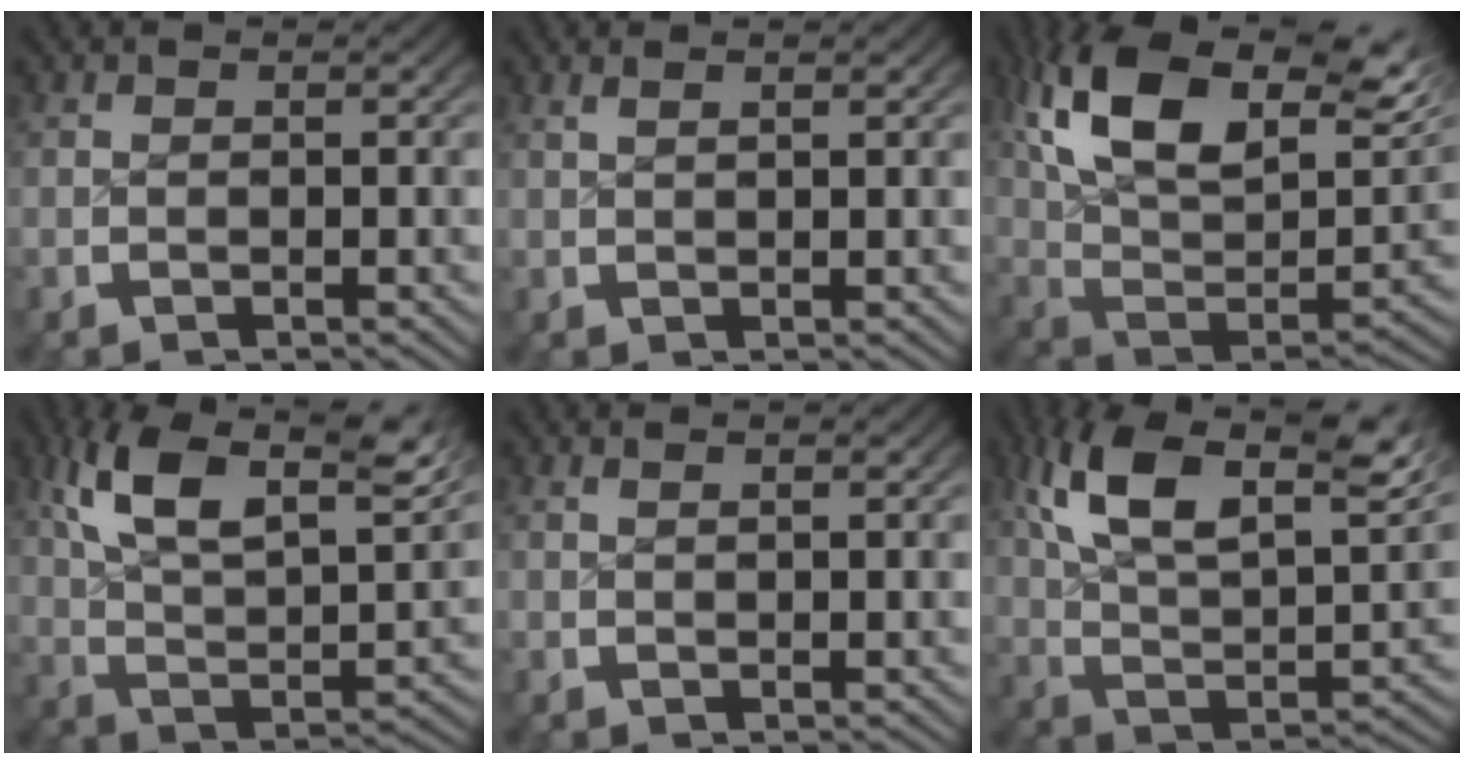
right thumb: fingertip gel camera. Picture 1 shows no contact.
{"total": 1.1, "force": [0.9, -0.2, 0.6], "torque": [-0.010, 0.002, 0.022]}
{"total": 19.1, "force": [5.1, 11.8, 14.1], "torque": [-0.282, -0.023, 0.086]}
{"total": 14.3, "force": [4.8, 8.6, 10.4], "torque": [-0.194, -0.009, 0.075]}
{"total": 0.8, "force": [0.6, -0.2, 0.5], "torque": [-0.008, 0.000, 0.016]}
{"total": 16.3, "force": [5.0, 10.0, 11.8], "torque": [-0.225, -0.012, 0.077]}